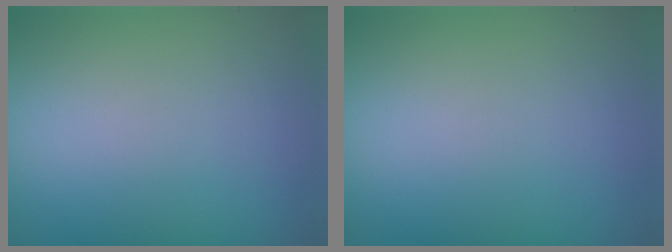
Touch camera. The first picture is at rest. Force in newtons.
{"total": 0.0}